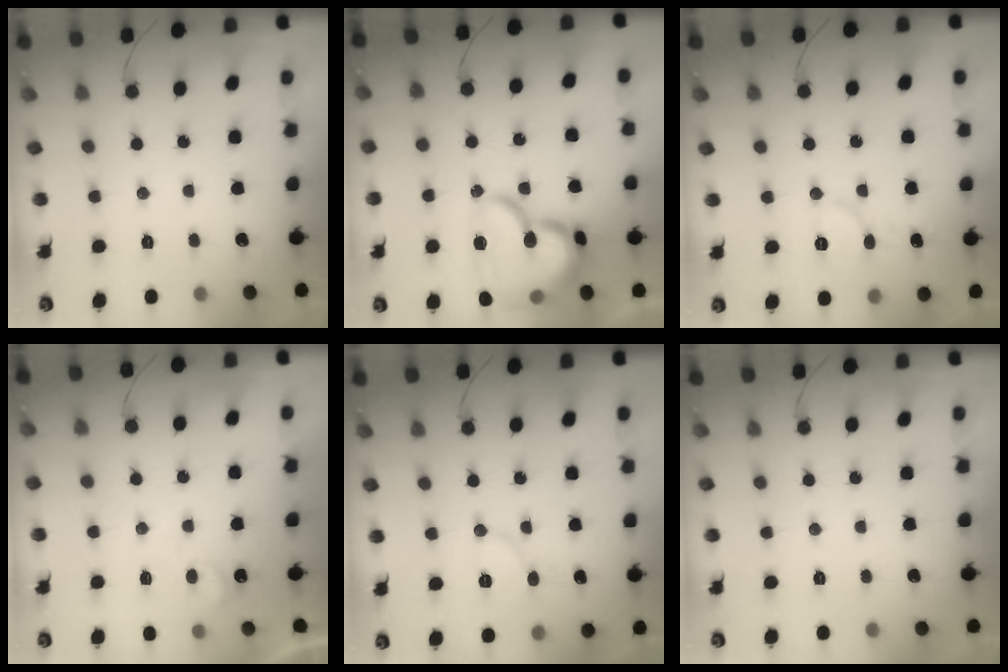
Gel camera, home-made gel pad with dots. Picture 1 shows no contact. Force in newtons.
{"total": 21.2, "press": 21.1, "slide": 1.5}
{"total": 6.7, "press": 6.7, "slide": 0.7}
{"total": 5.6, "press": 5.6, "slide": 0.5}
{"total": 7.0, "press": 7.0, "slide": 0.8}
{"total": 0.0}